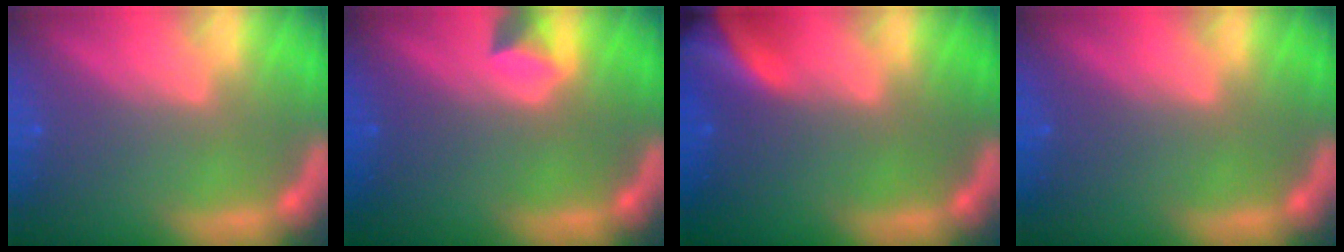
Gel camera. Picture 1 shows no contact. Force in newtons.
{"total": 1.9}
{"total": 8.4}
{"total": 0.0}